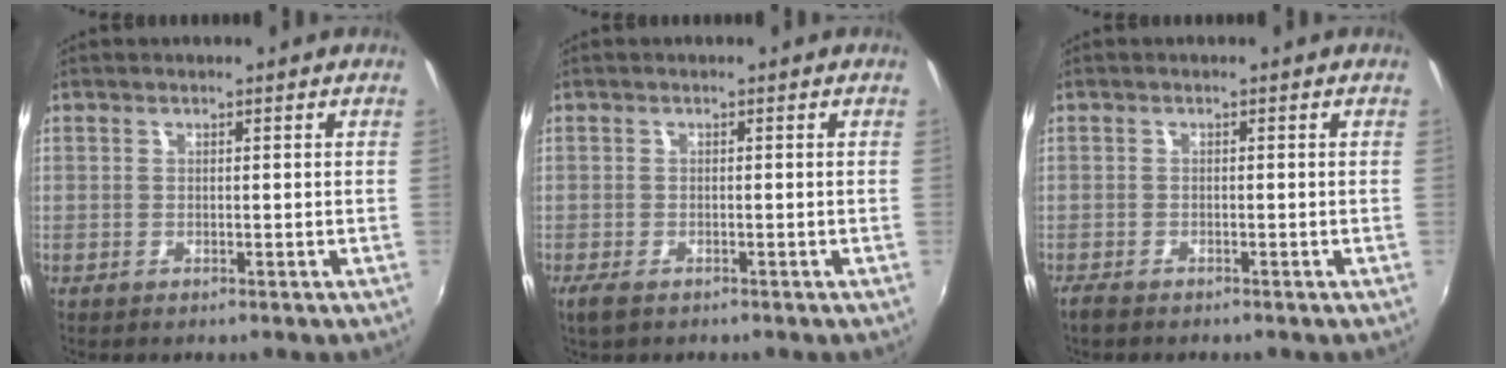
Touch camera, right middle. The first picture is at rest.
{"total": 2.7, "force": [-1.9, 1.1, 1.7], "torque": [-0.036, -0.010, -0.034]}
{"total": 2.0, "force": [-1.7, 0.6, 0.8], "torque": [-0.021, -0.007, -0.035]}